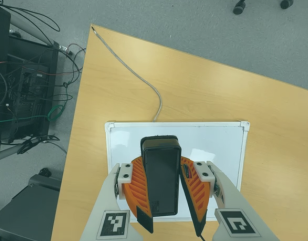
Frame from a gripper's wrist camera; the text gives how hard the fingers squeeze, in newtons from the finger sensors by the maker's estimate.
{"total": 11.8, "left": 11.1, "right": 12.5}